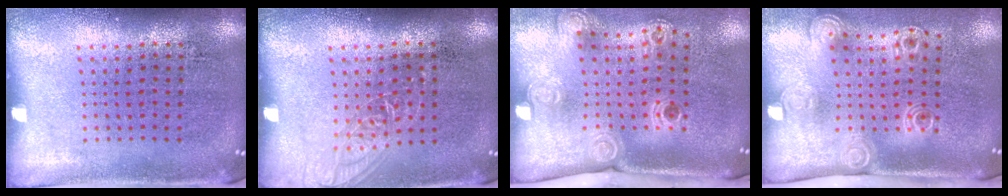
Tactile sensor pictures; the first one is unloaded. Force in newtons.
{"total": 1.2, "press": 1.1, "slide": 0.4}
{"total": 2.3, "press": 1.6, "slide": 1.6}
{"total": 2.1, "press": 1.5, "slide": 1.5}